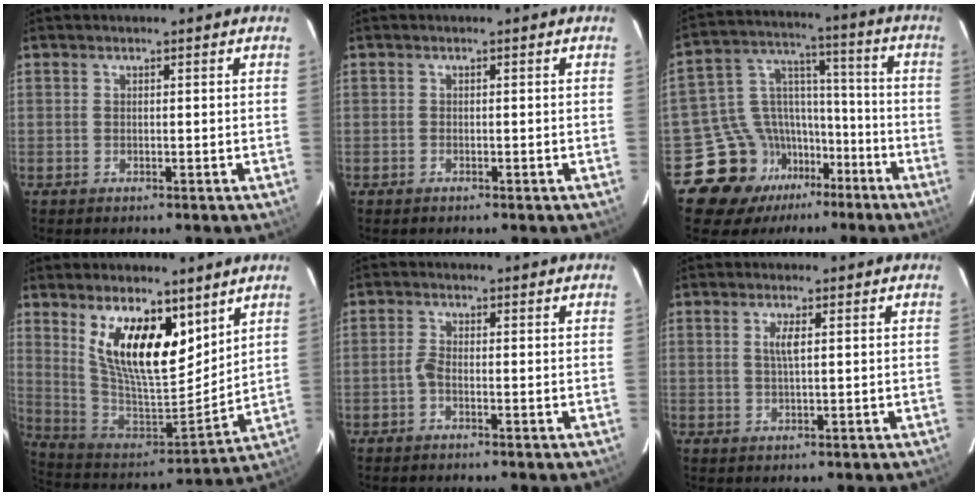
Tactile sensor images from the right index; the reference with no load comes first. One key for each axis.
{"total": 0.6, "fx": -0.4, "fy": 0.4, "fz": 0.0, "tx": -0.001, "ty": 0.002, "tz": -0.005}
{"total": 13.6, "fx": -8.8, "fy": 10.0, "fz": 2.5, "tx": -0.062, "ty": 0.058, "tz": -0.139}
{"total": 17.7, "fx": 9.2, "fy": 7.0, "fz": 13.3, "tx": -0.246, "ty": -0.002, "tz": 0.180}
{"total": 1.6, "fx": -0.9, "fy": 0.6, "fz": 1.2, "tx": -0.031, "ty": 0.005, "tz": -0.023}
{"total": 2.4, "fx": 0.6, "fy": 0.3, "fz": 2.3, "tx": -0.044, "ty": 0.000, "tz": 0.012}